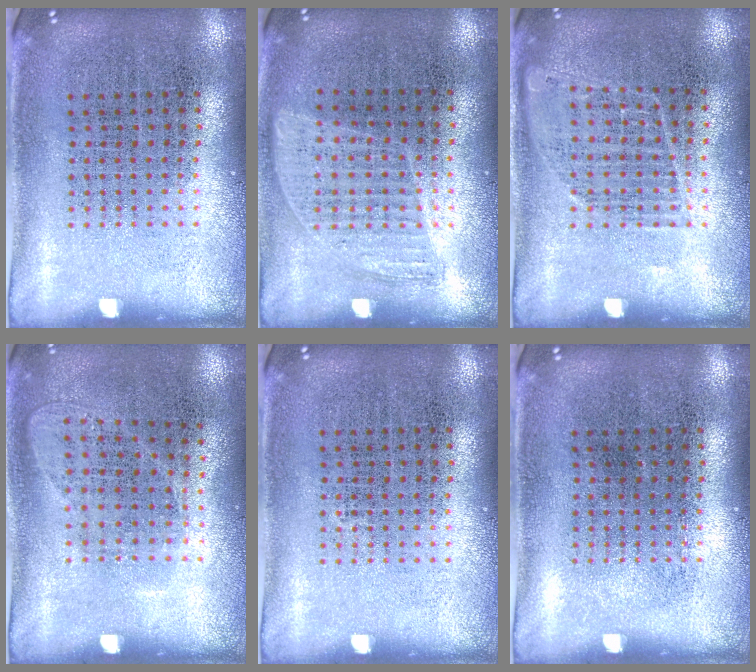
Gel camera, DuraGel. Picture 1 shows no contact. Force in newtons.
{"total": 0.9, "press": 0.8, "slide": 0.4}
{"total": 0.9, "press": 0.9, "slide": 0.3}
{"total": 1.0, "press": 0.9, "slide": 0.5}
{"total": 0.0}
{"total": 0.0}